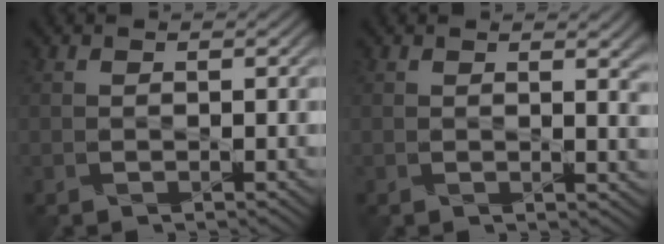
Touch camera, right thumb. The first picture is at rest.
{"total": 2.8, "force": [1.2, 0.7, 2.4], "torque": [-0.034, -0.001, 0.020]}